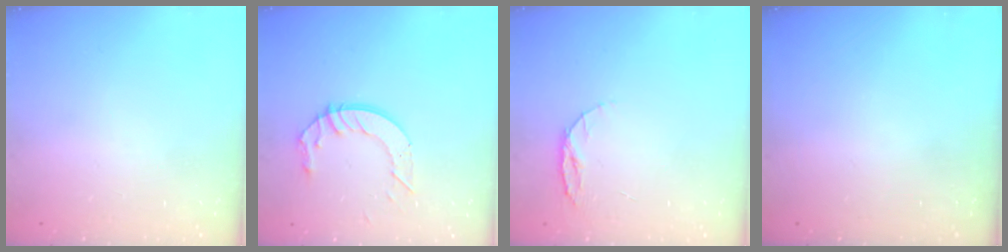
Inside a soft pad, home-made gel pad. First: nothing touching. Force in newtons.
{"total": 8.9, "press": 8.9, "slide": 0.7}
{"total": 5.4, "press": 5.3, "slide": 0.6}
{"total": 0.0}